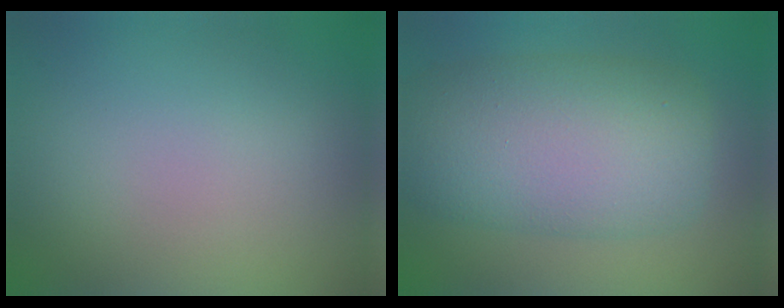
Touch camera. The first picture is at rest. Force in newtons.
{"total": 10.0, "press": 9.9, "slide": 0.4}